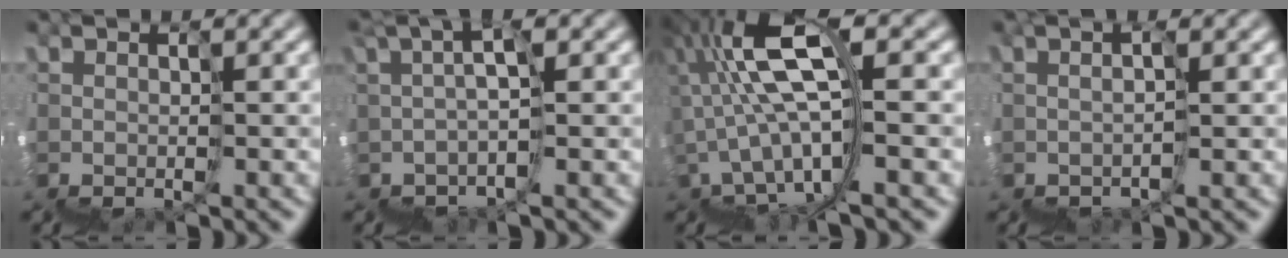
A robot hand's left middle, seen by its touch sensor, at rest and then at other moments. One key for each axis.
{"total": 1.2, "fx": 1.1, "fy": -0.3, "fz": 0.4, "tx": -0.018, "ty": 0.018, "tz": 0.004}
{"total": 6.6, "fx": 0.5, "fy": 1.7, "fz": 6.3, "tx": -0.125, "ty": 0.028, "tz": -0.003}
{"total": 1.6, "fx": 1.3, "fy": 0.0, "fz": 0.9, "tx": -0.005, "ty": 0.015, "tz": 0.022}